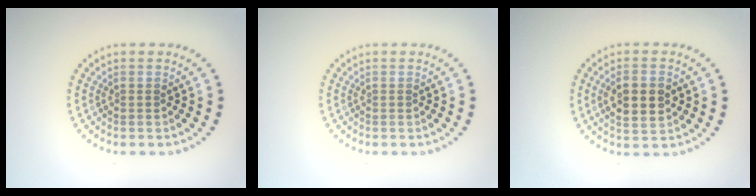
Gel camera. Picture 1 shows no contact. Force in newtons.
{"total": 0.0}
{"total": 4.3, "press": 4.3, "slide": 0.4}